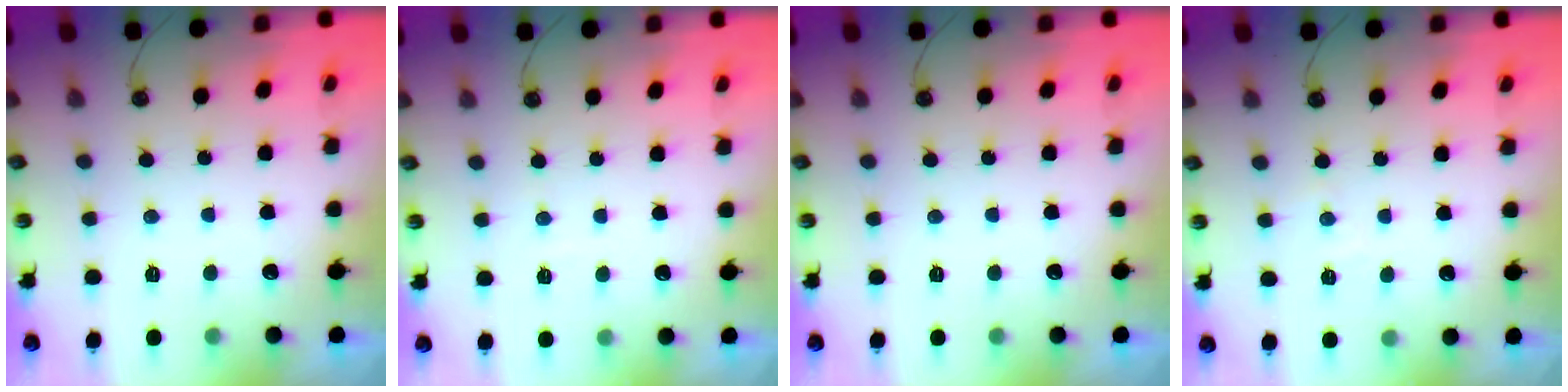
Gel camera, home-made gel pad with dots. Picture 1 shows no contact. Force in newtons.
{"total": 2.0, "press": 2.0, "slide": 0.3}
{"total": 0.0}
{"total": 4.5, "press": 4.5, "slide": 0.7}